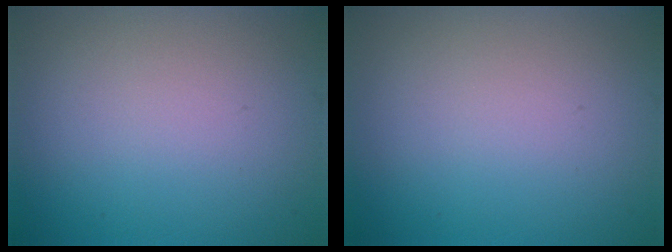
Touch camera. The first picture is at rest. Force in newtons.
{"total": 0.0}